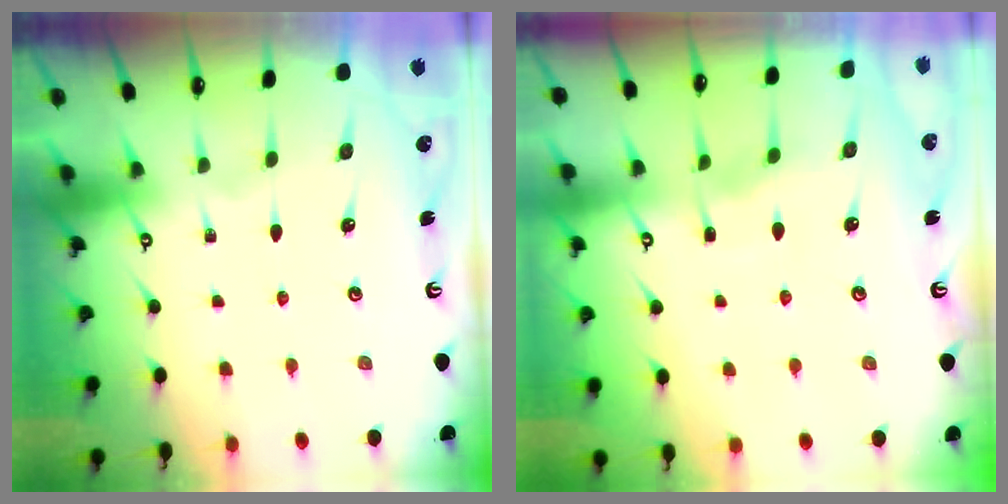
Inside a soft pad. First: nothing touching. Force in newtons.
{"total": 4.1, "press": 4.1, "slide": 0.5}